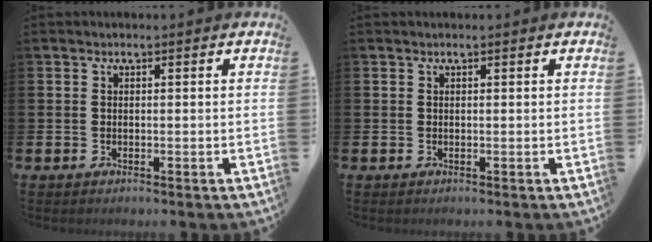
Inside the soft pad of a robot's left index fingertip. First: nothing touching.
{"total": 0.0}